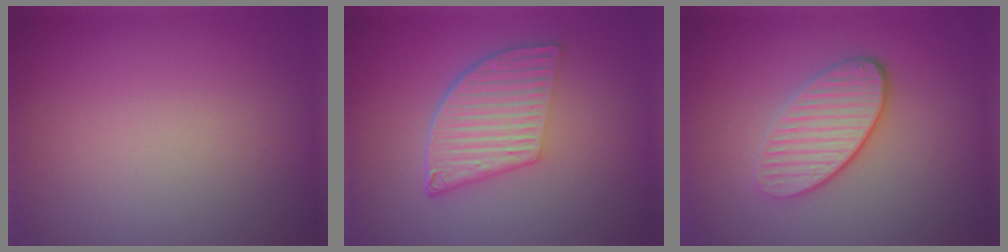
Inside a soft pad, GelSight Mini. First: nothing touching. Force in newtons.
{"total": 6.1, "press": 4.1, "slide": 4.5}
{"total": 4.0, "press": 3.3, "slide": 2.3}